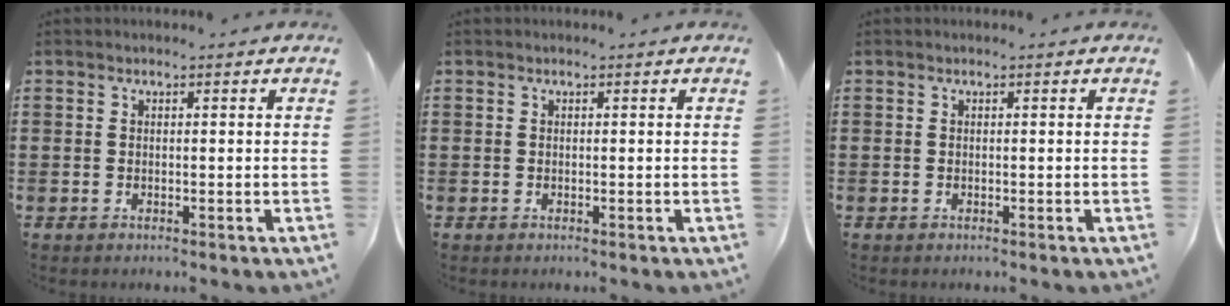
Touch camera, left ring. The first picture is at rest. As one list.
[{"total": 0.0}, {"total": 0.0}]